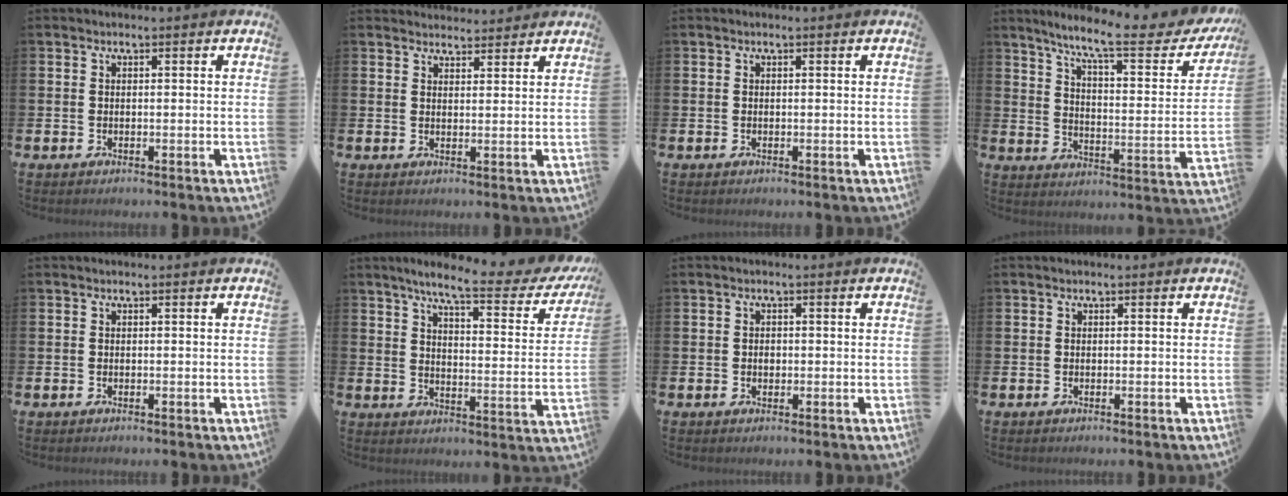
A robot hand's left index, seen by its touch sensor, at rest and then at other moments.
{"total": 2.8, "force": [2.7, 0.6, -0.2], "torque": [0.008, -0.015, 0.048]}
{"total": 0.0}
{"total": 9.8, "force": [7.9, 1.2, 5.7], "torque": [-0.128, -0.044, 0.123]}
{"total": 0.0}
{"total": 7.3, "force": [5.7, 0.8, 4.4], "torque": [-0.096, -0.038, 0.086]}
{"total": 0.9, "force": [-0.1, 0.7, 0.6], "torque": [-0.001, 0.001, -0.006]}
{"total": 0.0}